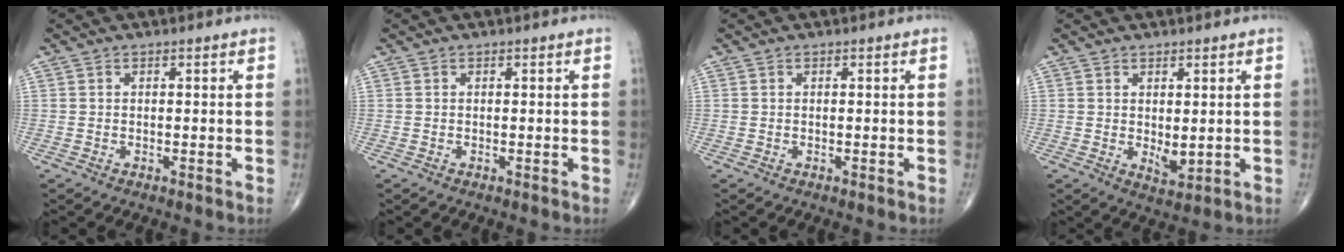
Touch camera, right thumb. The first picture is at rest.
{"total": 0.0}
{"total": 0.0}
{"total": 3.5, "force": [0.3, 1.8, 3.0], "torque": [-0.036, -0.013, 0.011]}